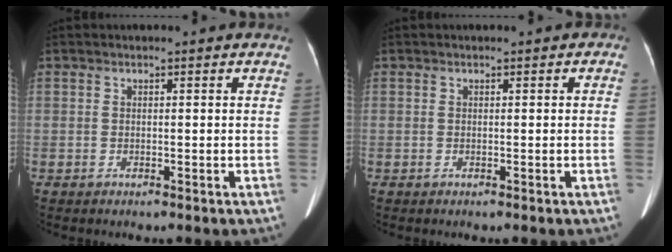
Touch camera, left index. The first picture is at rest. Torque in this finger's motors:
{"motor_torque": [0.52, -0.35, 0.01, 0.00]}